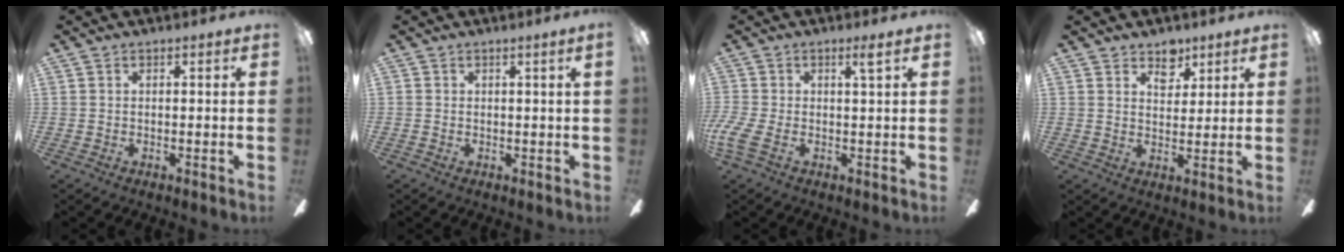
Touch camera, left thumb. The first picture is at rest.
{"total": 0.8, "force": [0.3, -0.4, 0.6], "torque": [-0.003, -0.008, 0.003]}
{"total": 5.1, "force": [0.5, 1.1, 4.9], "torque": [-0.096, -0.011, 0.005]}
{"total": 5.9, "force": [4.2, 3.6, 2.1], "torque": [-0.013, -0.017, 0.071]}